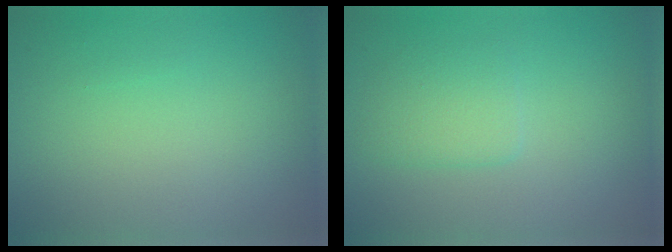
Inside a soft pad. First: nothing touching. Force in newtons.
{"total": 2.1, "press": 2.1, "slide": 0.0}